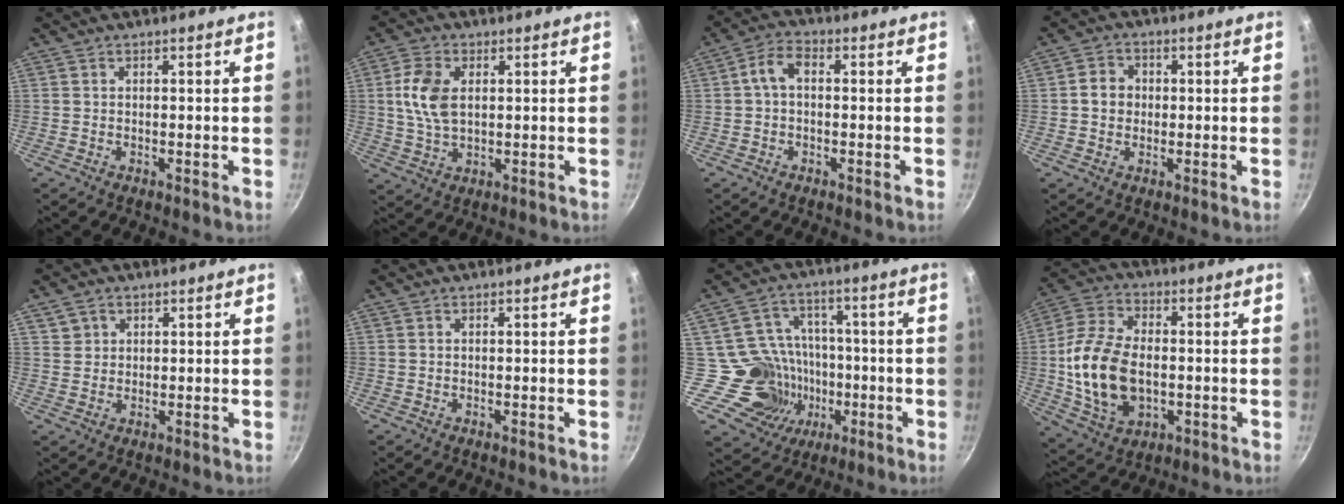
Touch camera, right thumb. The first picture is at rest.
{"total": 8.6, "force": [1.6, 5.2, 6.6], "torque": [-0.122, -0.001, 0.029]}
{"total": 4.7, "force": [-0.1, 3.0, 3.6], "torque": [-0.070, 0.023, -0.009]}
{"total": 4.6, "force": [0.1, 4.1, 2.0], "torque": [-0.011, 0.009, -0.008]}
{"total": 2.8, "force": [1.3, 2.5, 0.6], "torque": [0.004, 0.005, 0.023]}
{"total": 0.0}
{"total": 14.4, "force": [-2.9, 13.6, 3.7], "torque": [-0.014, 0.042, -0.037]}
{"total": 17.2, "force": [-1.5, 11.2, 13.0], "torque": [-0.242, 0.016, -0.023]}